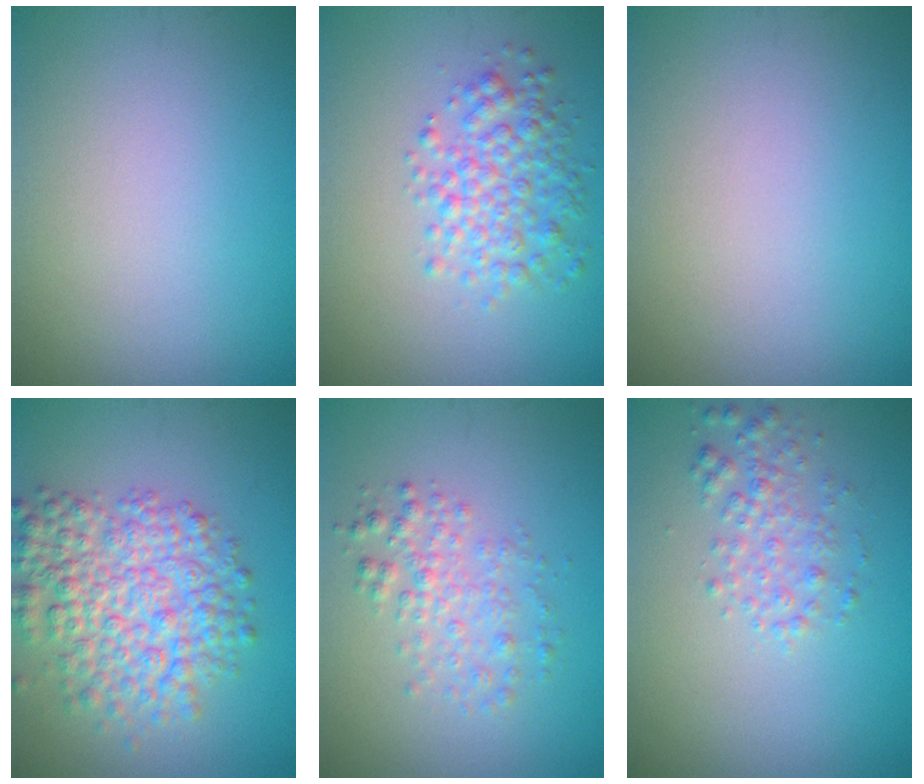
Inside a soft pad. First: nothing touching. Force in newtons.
{"total": 3.7, "press": 3.7, "slide": 0.0}
{"total": 0.0}
{"total": 6.8, "press": 6.8, "slide": 0.3}
{"total": 2.6, "press": 2.6, "slide": 0.1}
{"total": 2.2, "press": 2.2, "slide": 0.0}